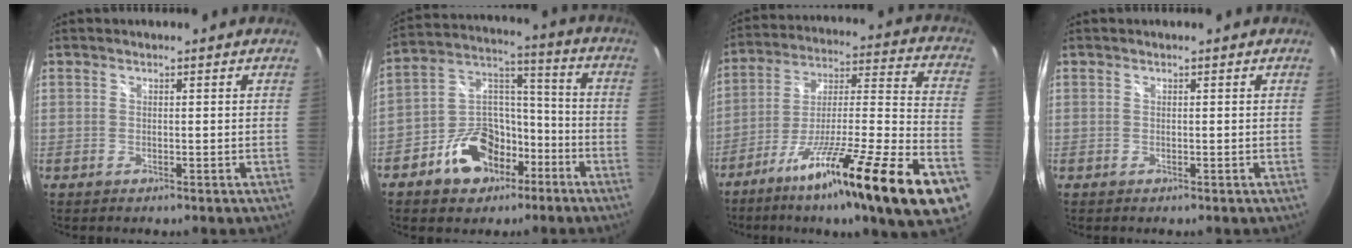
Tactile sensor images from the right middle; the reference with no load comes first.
{"total": 13.6, "force": [-7.4, 9.7, 6.1], "torque": [-0.129, 0.048, -0.106]}
{"total": 29.4, "force": [-17.9, 2.1, 23.2], "torque": [-0.328, -0.044, -0.278]}
{"total": 0.0}